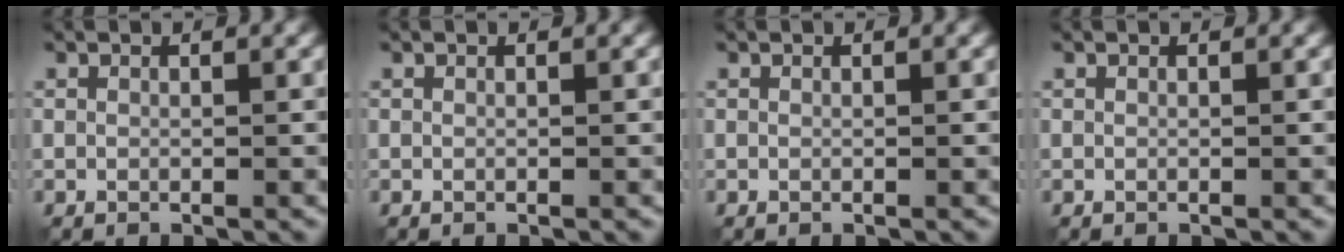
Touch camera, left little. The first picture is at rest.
{"total": 0.0}
{"total": 0.0}
{"total": 0.0}